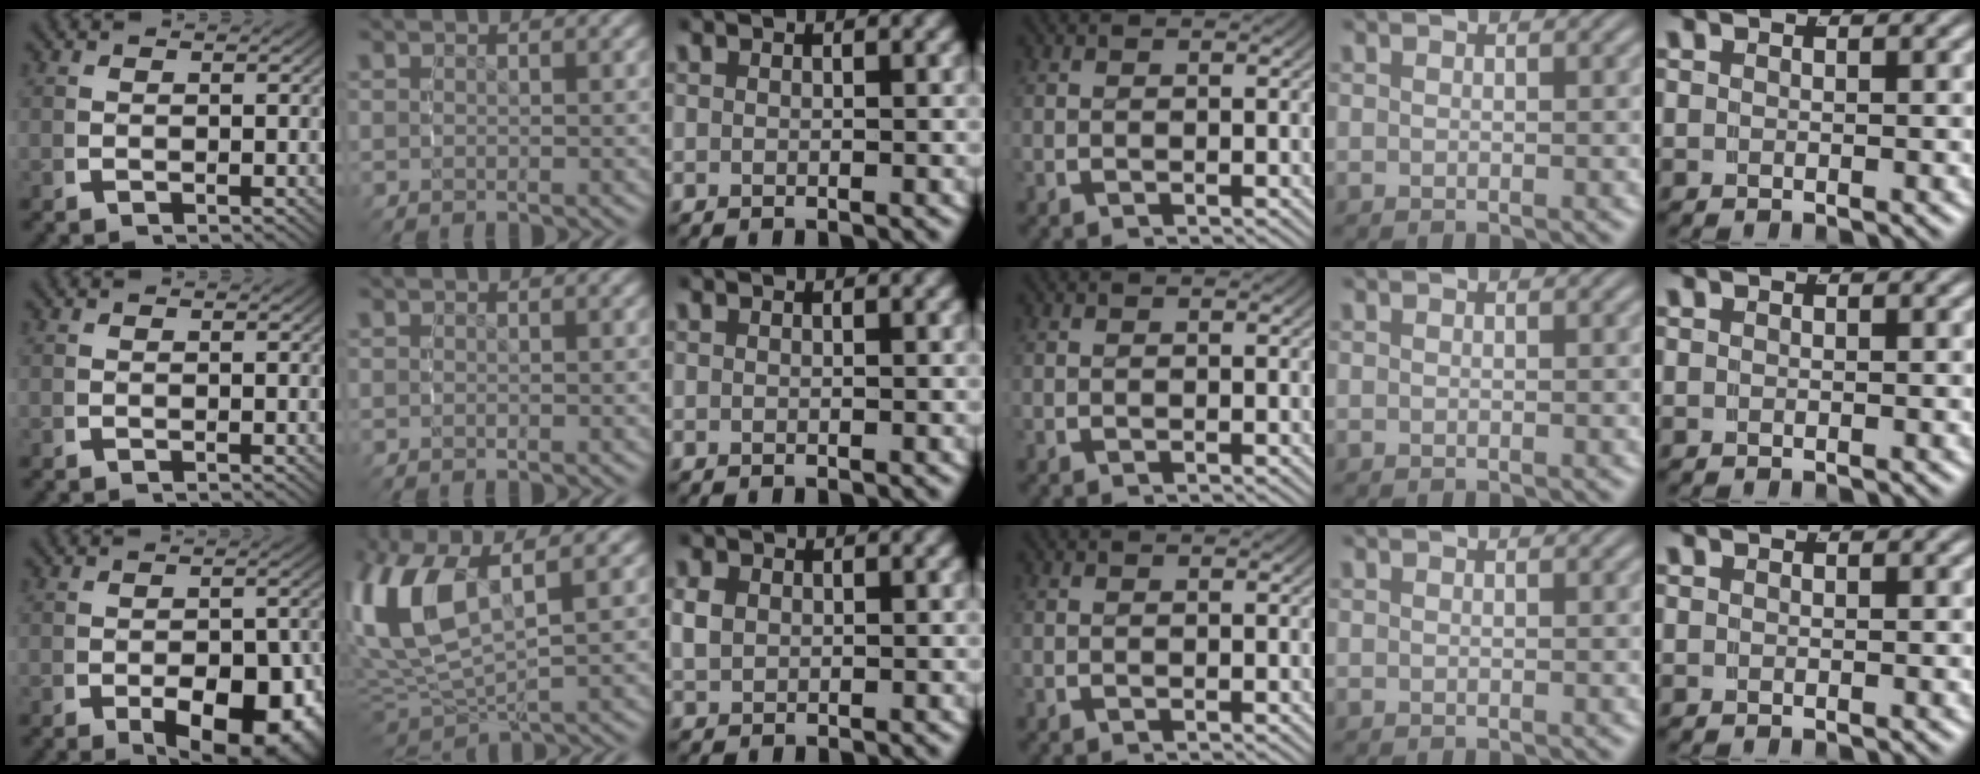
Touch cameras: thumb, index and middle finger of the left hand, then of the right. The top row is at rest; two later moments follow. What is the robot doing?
{"motion": "grasp_and_lifting", "object": "bowl"}